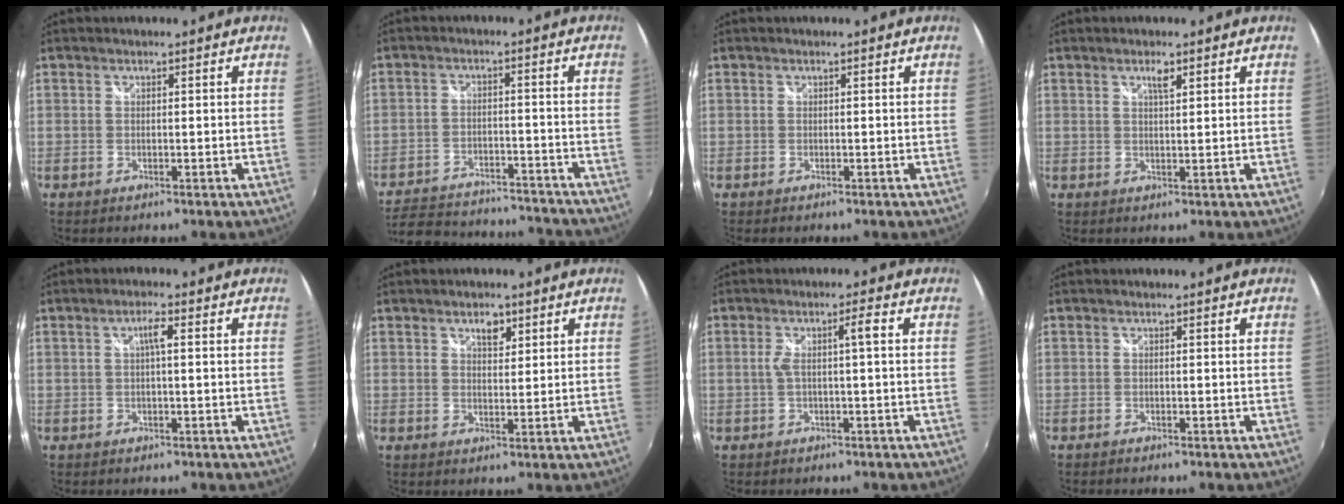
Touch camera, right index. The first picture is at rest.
{"total": 21.8, "force": [-19.2, 6.7, 8.0], "torque": [-0.177, 0.006, -0.257]}
{"total": 0.7, "force": [-0.4, 0.5, -0.1], "torque": [-0.001, -0.001, -0.008]}
{"total": 2.0, "force": [1.2, 0.4, 1.6], "torque": [-0.025, 0.002, 0.020]}
{"total": 2.3, "force": [0.3, 0.2, 2.3], "torque": [-0.043, 0.006, 0.004]}
{"total": 3.1, "force": [1.8, 1.7, 1.8], "torque": [-0.024, 0.005, 0.029]}
{"total": 3.2, "force": [-0.2, -0.3, 3.2], "torque": [-0.062, 0.003, 0.002]}
{"total": 0.8, "force": [-0.7, 0.2, 0.1], "torque": [-0.005, -0.005, -0.016]}